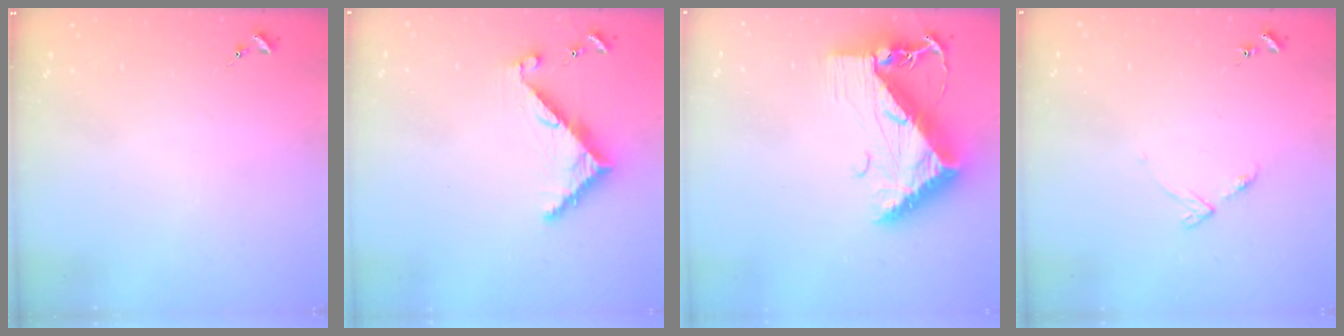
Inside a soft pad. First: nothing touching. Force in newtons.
{"total": 6.9, "press": 6.9, "slide": 0.5}
{"total": 14.6, "press": 14.6, "slide": 1.4}
{"total": 5.5, "press": 5.4, "slide": 0.6}